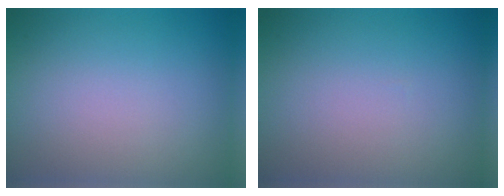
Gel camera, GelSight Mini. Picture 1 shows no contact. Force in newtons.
{"total": 0.0}